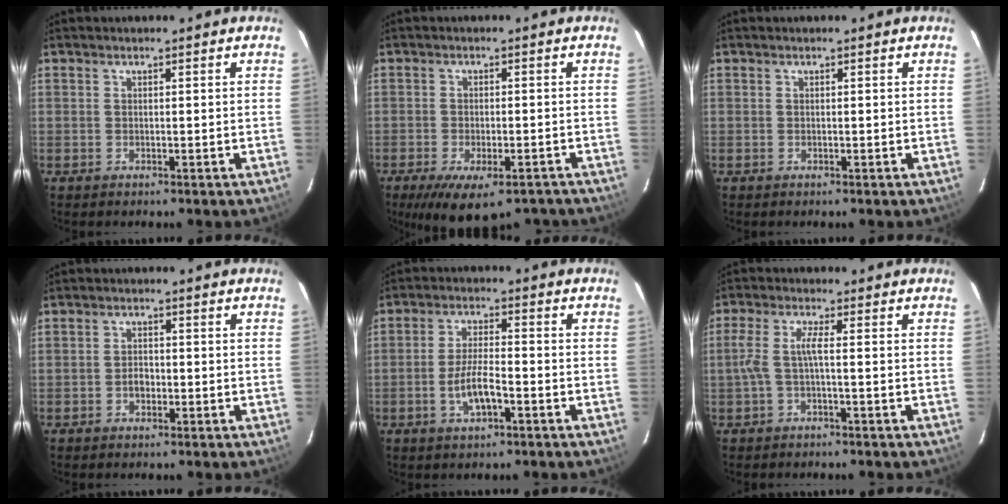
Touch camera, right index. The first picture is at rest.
{"total": 12.6, "force": [-9.1, 4.9, 7.1], "torque": [-0.135, -0.027, -0.127]}
{"total": 0.0}
{"total": 1.9, "force": [-0.8, 1.4, 1.1], "torque": [-0.021, 0.004, -0.015]}
{"total": 6.3, "force": [-2.7, 1.7, 5.4], "torque": [-0.109, -0.001, -0.048]}
{"total": 3.6, "force": [-1.1, 0.0, 3.4], "torque": [-0.079, 0.004, -0.021]}